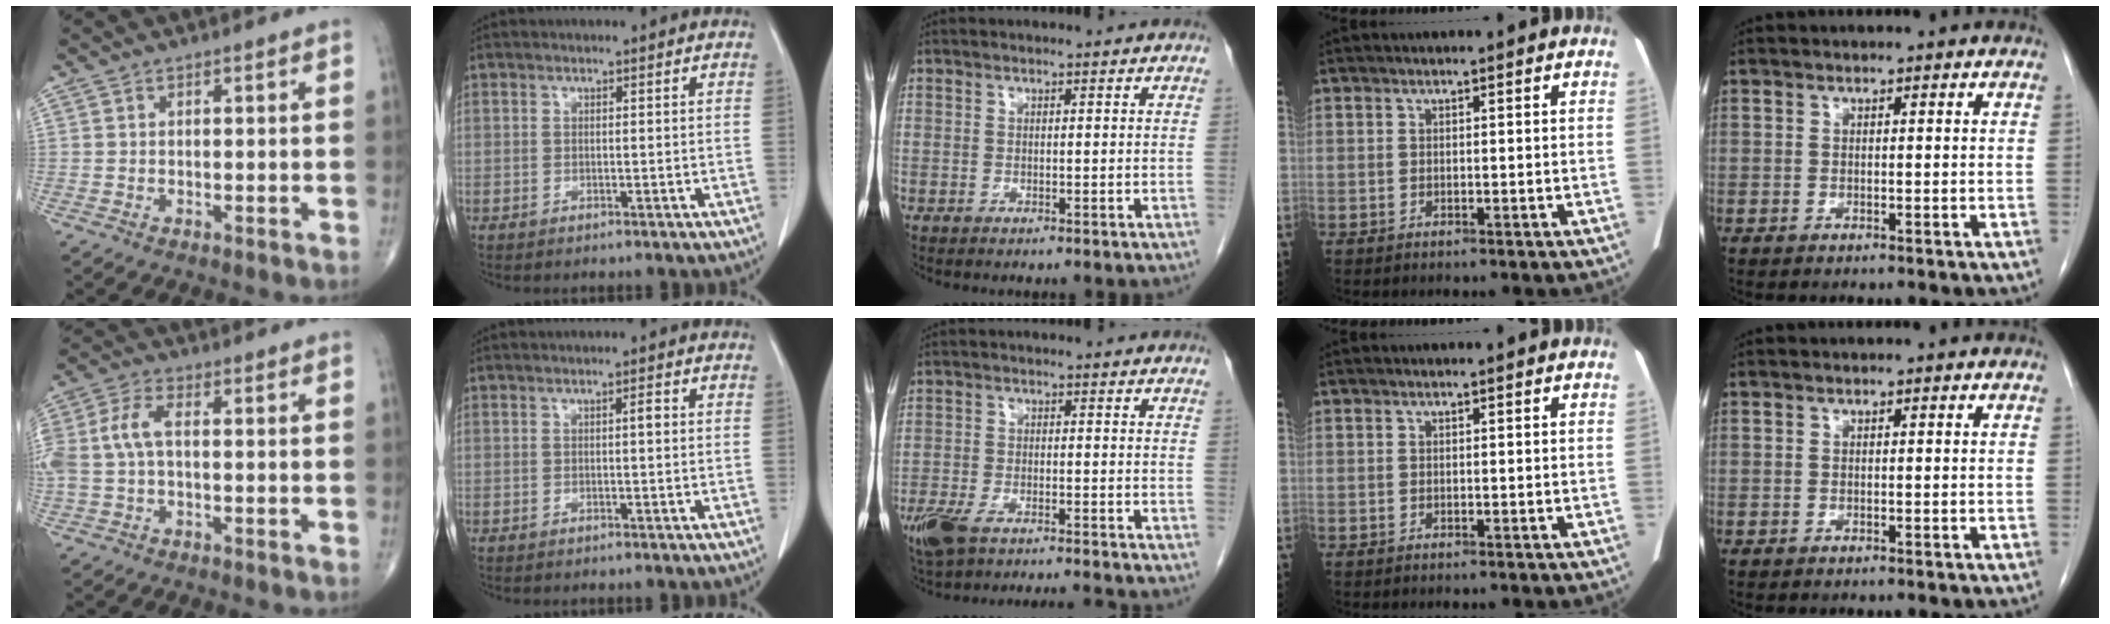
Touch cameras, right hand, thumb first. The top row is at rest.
{"thumb": {"total": 8.0, "force": [0.2, 4.3, 6.7], "torque": [-0.172, 0.026, 0.004]}, "index": {"total": 1.0, "force": [0.1, 0.1, 1.0], "torque": [-0.016, 0.003, 0.000]}, "middle": {"total": 9.5, "force": [-8.0, 1.4, 4.9], "torque": [-0.093, -0.009, -0.131]}}